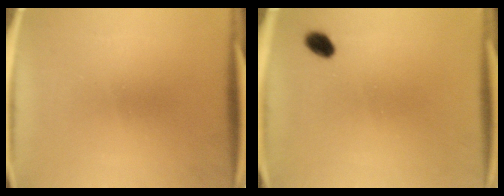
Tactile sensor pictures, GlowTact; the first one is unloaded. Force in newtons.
{"total": 2.8}